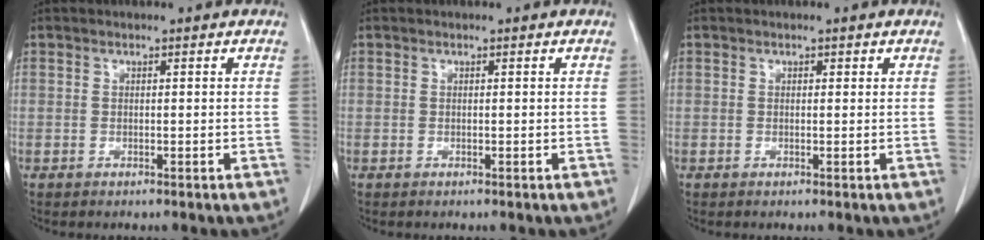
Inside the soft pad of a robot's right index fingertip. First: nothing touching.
{"total": 0.0}
{"total": 0.0}